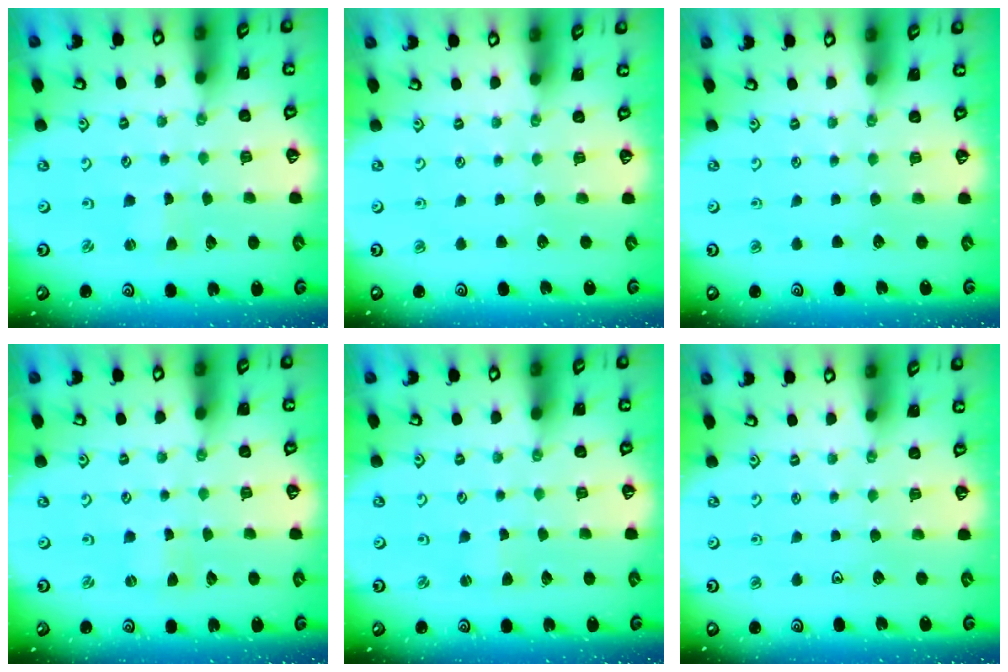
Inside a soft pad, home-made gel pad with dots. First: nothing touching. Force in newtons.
{"total": 0.0}
{"total": 0.0}
{"total": 0.0}
{"total": 1.4, "press": 1.4, "slide": 0.3}
{"total": 0.0}